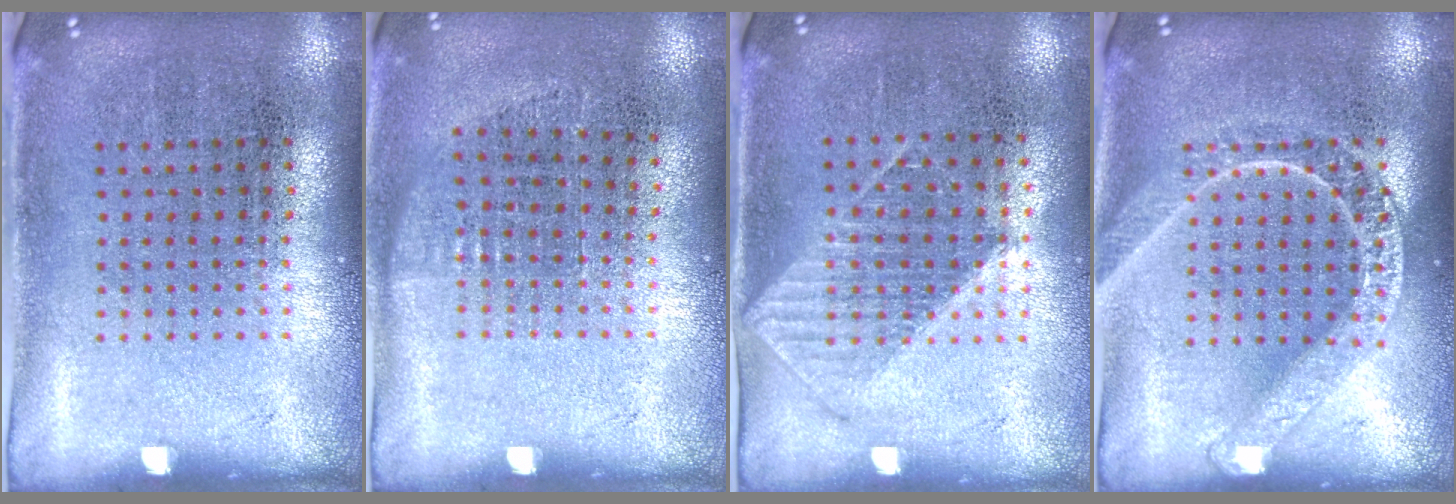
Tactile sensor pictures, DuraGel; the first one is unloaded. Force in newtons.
{"total": 0.6, "press": 0.5, "slide": 0.3}
{"total": 1.0, "press": 0.9, "slide": 0.3}
{"total": 2.8, "press": 2.8, "slide": 0.4}